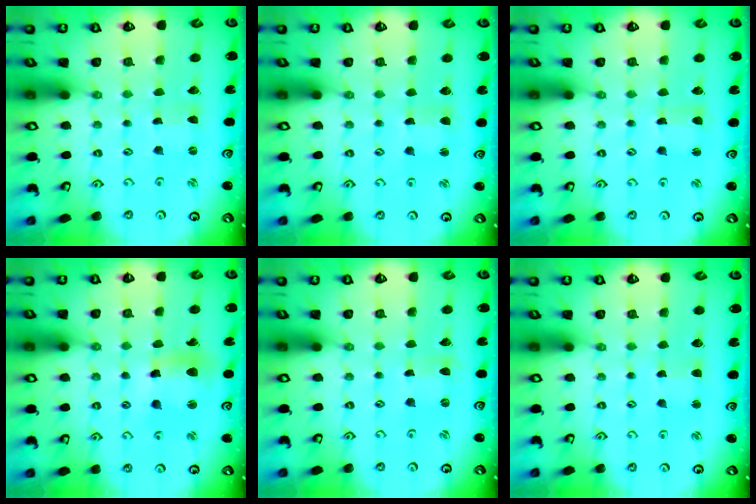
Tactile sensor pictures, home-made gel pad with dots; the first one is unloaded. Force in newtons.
{"total": 1.7, "press": 1.7, "slide": 0.2}
{"total": 0.9, "press": 0.9, "slide": 0.1}
{"total": 10.2, "press": 10.1, "slide": 1.6}
{"total": 0.0}
{"total": 2.4, "press": 2.3, "slide": 0.3}